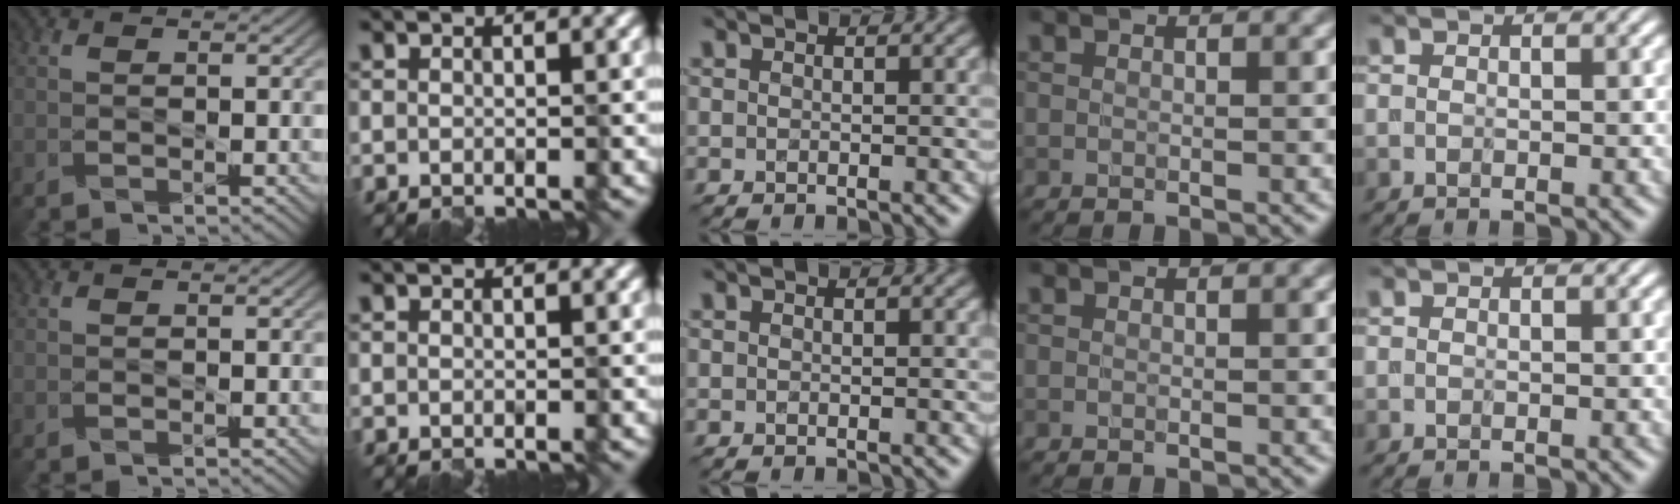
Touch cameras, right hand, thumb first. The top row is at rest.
{}